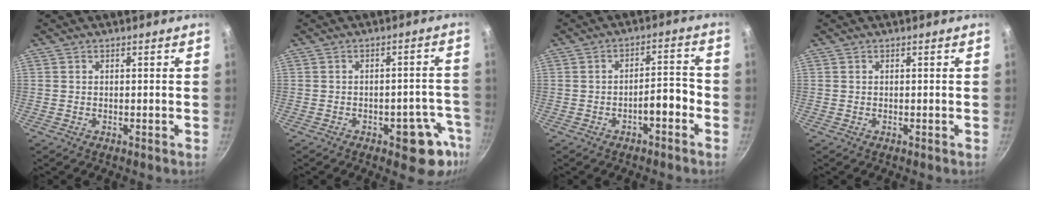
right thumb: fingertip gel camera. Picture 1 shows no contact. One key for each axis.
{"total": 9.5, "fx": -4.8, "fy": 4.7, "fz": 6.8, "tx": -0.020, "ty": 0.039, "tz": -0.055}
{"total": 5.1, "fx": -2.6, "fy": 1.9, "fz": 4.0, "tx": -0.045, "ty": 0.038, "tz": -0.034}
{"total": 0.0}